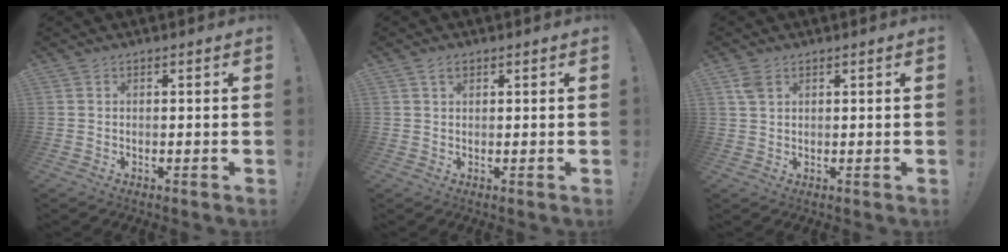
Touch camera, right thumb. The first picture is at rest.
{"total": 2.0, "force": [1.3, 1.1, 1.2], "torque": [-0.011, -0.003, 0.021]}
{"total": 2.9, "force": [1.5, 1.7, 1.8], "torque": [-0.024, -0.003, 0.028]}